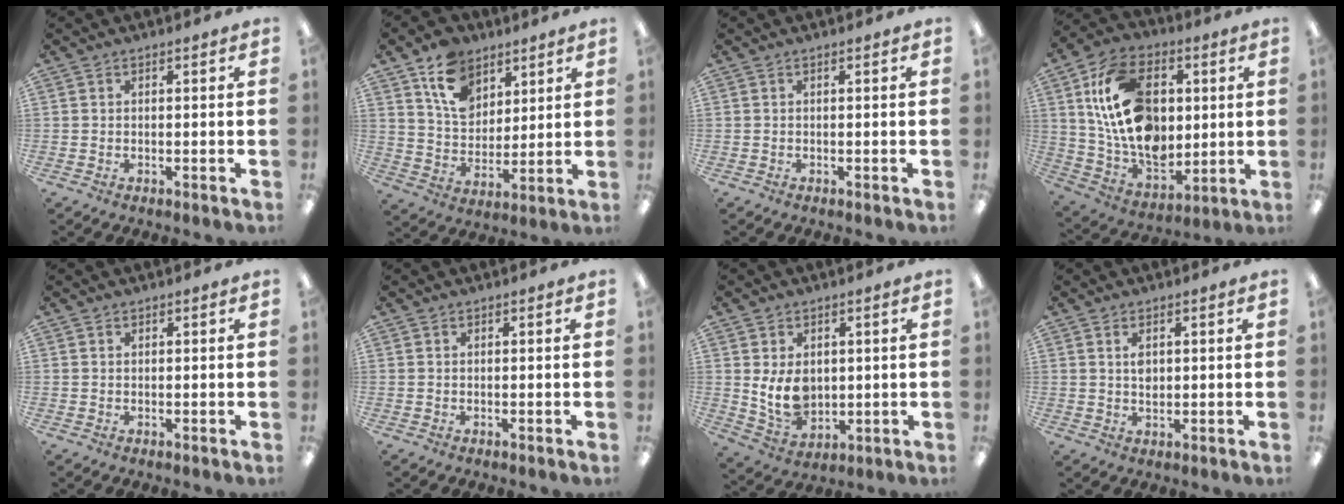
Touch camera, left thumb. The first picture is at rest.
{"total": 12.9, "force": [7.6, 9.1, 5.1], "torque": [-0.084, -0.032, 0.145]}
{"total": 0.0}
{"total": 21.3, "force": [4.8, 14.9, 14.4], "torque": [-0.282, -0.001, 0.089]}
{"total": 0.7, "force": [0.4, 0.6, 0.2], "torque": [-0.004, 0.003, 0.008]}
{"total": 0.5, "force": [0.3, 0.3, 0.3], "torque": [-0.005, 0.003, 0.005]}
{"total": 9.1, "force": [1.8, 6.8, 5.8], "torque": [-0.117, -0.008, 0.033]}
{"total": 2.9, "force": [1.1, 1.7, 2.0], "torque": [-0.029, -0.003, 0.016]}